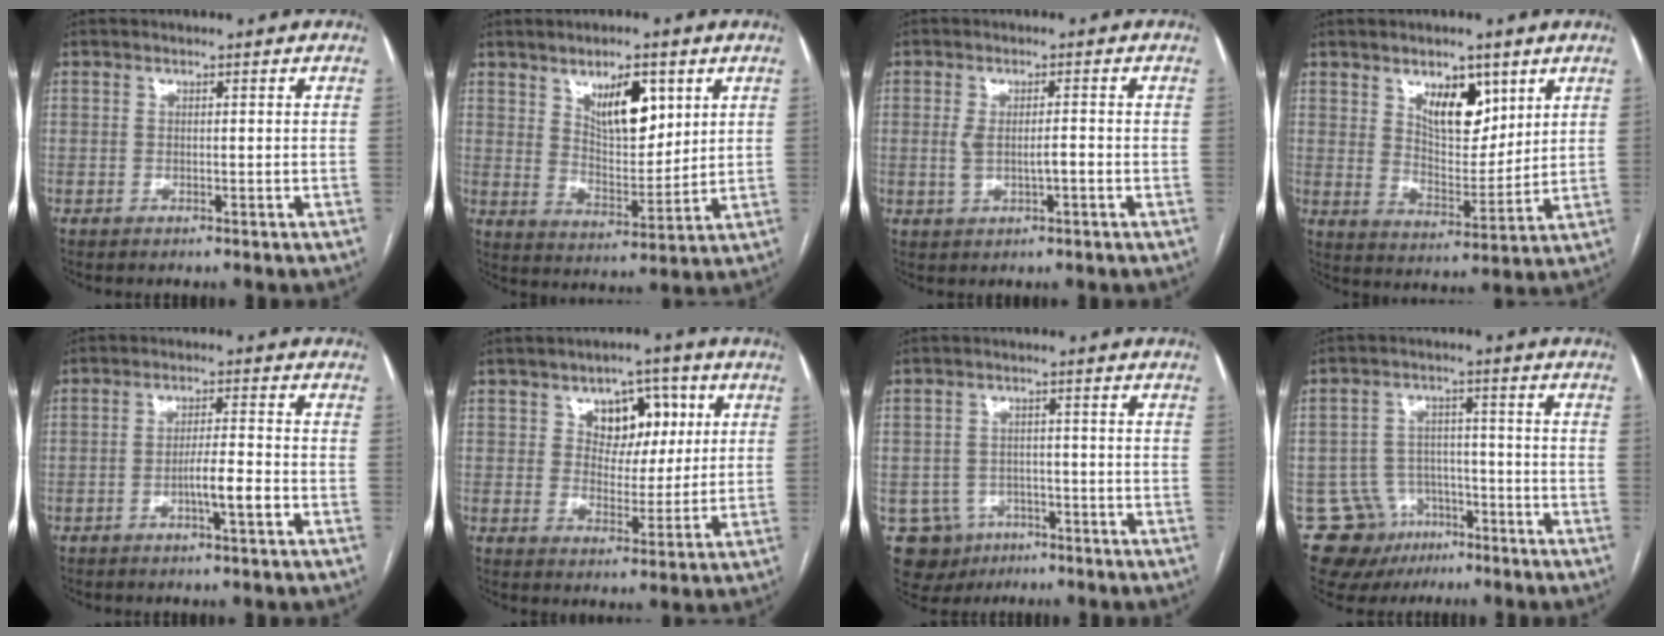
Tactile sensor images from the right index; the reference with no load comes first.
{"total": 9.1, "force": [4.5, 3.6, 7.0], "torque": [-0.115, -0.002, 0.084]}
{"total": 3.7, "force": [-0.5, 1.2, 3.5], "torque": [-0.069, 0.006, -0.003]}
{"total": 8.9, "force": [4.9, 4.3, 6.1], "torque": [-0.094, -0.005, 0.088]}
{"total": 4.7, "force": [-1.9, 0.2, 4.3], "torque": [-0.070, -0.001, -0.033]}
{"total": 8.4, "force": [3.2, 5.8, 5.2], "torque": [-0.059, 0.020, 0.052]}
{"total": 7.5, "force": [-3.6, 6.5, 1.0], "torque": [-0.021, 0.008, -0.044]}
{"total": 11.2, "force": [-6.4, 8.9, 1.9], "torque": [-0.037, 0.038, -0.090]}